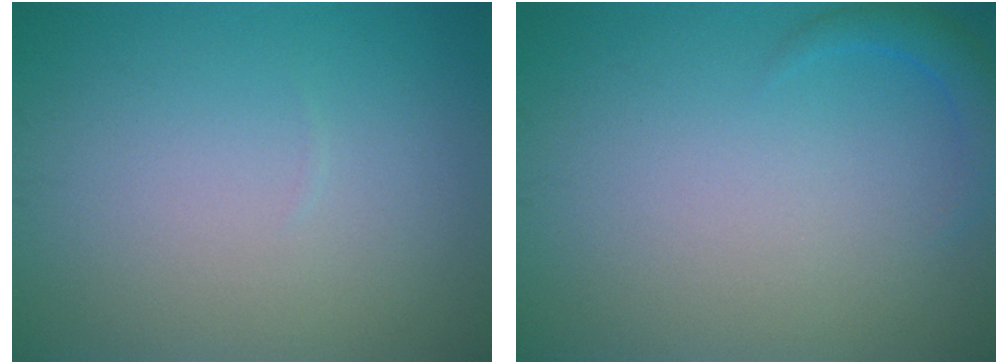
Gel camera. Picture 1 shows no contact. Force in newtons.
{"total": 1.7, "press": 1.6, "slide": 0.2}